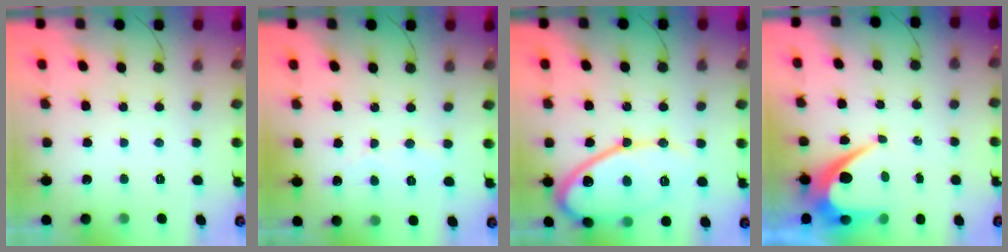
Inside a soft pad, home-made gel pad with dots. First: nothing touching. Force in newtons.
{"total": 4.3, "press": 4.2, "slide": 0.5}
{"total": 13.8, "press": 13.7, "slide": 1.3}
{"total": 7.8, "press": 7.8, "slide": 0.4}